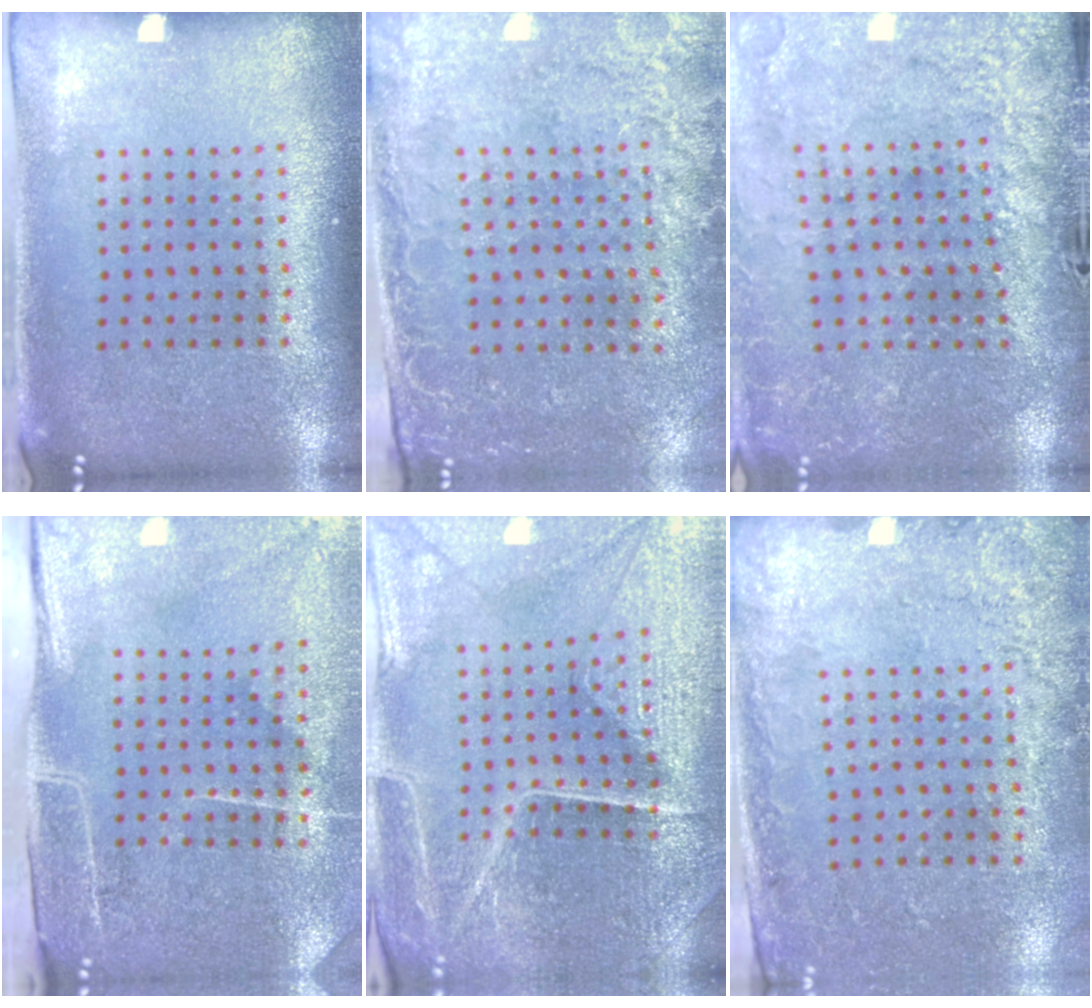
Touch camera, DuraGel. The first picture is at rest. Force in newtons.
{"total": 2.7, "press": 2.4, "slide": 1.2}
{"total": 3.2, "press": 3.1, "slide": 0.7}
{"total": 4.7, "press": 3.8, "slide": 2.8}
{"total": 3.5, "press": 3.5, "slide": 0.4}
{"total": 2.7, "press": 2.2, "slide": 1.5}